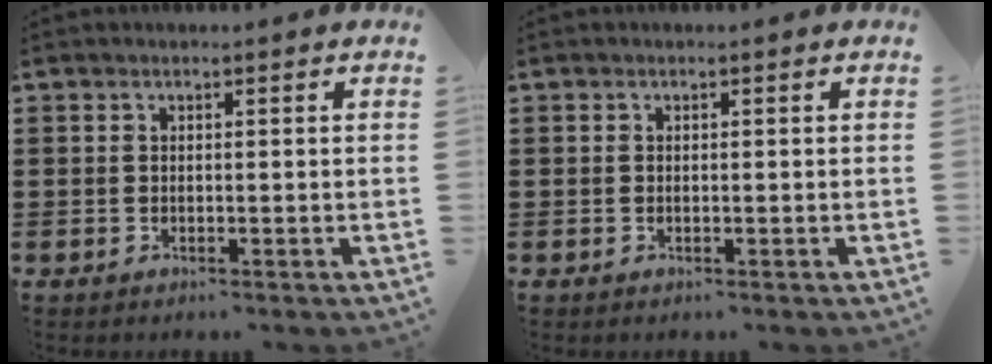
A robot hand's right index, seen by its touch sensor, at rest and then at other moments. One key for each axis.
{"total": 0.0}